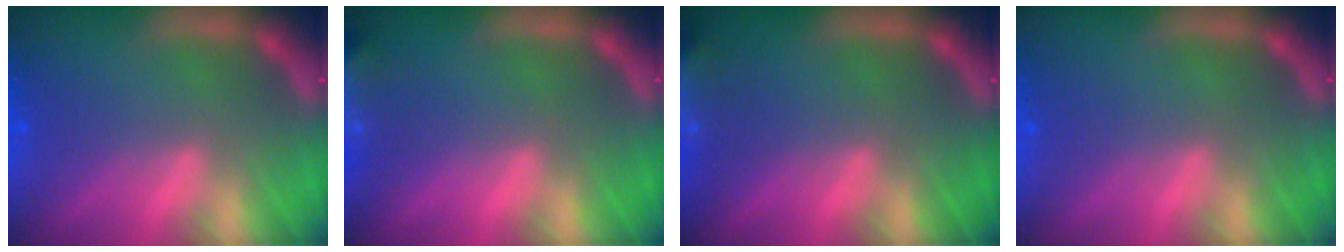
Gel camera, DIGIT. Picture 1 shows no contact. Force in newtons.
{"total": 6.5}
{"total": 6.9}
{"total": 0.0}